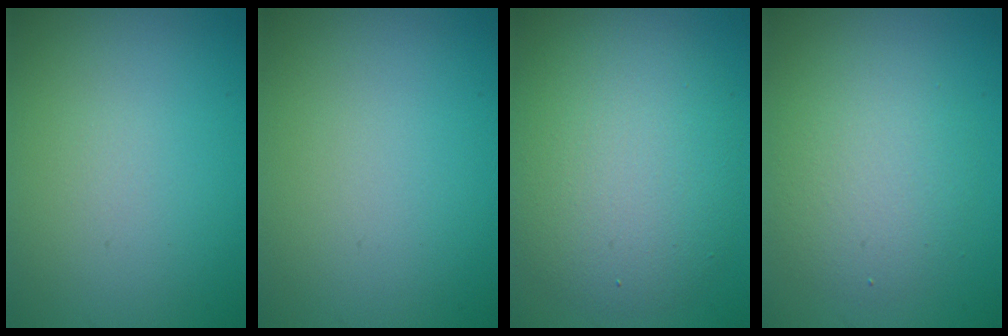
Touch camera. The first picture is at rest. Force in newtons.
{"total": 0.0}
{"total": 7.2, "press": 7.2, "slide": 0.3}
{"total": 4.0, "press": 4.0, "slide": 0.3}